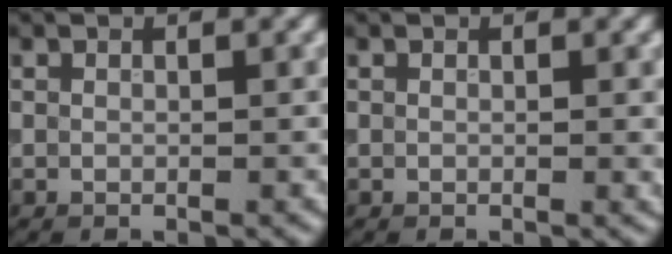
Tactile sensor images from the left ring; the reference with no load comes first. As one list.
[{"total": 0.5, "force": [0.1, 0.1, 0.5], "torque": [-0.002, -0.002, 0.000]}]